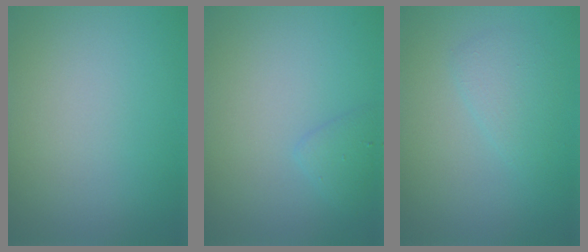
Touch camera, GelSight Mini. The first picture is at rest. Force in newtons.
{"total": 1.3, "press": 1.3, "slide": 0.0}
{"total": 1.7, "press": 1.7, "slide": 0.1}